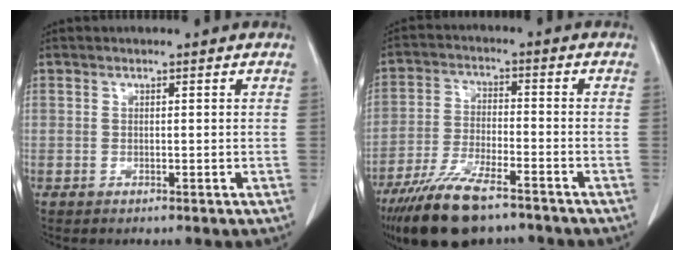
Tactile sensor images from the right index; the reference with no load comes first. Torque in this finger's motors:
{"motor_torque": [0.90, -0.84, 0.63, 0.19]}